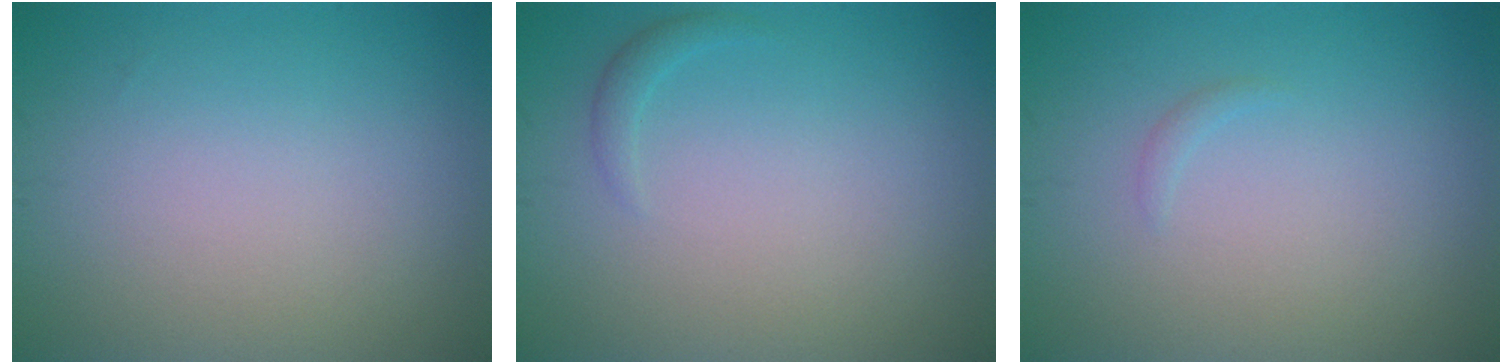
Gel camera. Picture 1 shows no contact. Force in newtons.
{"total": 0.9, "press": 0.9, "slide": 0.0}
{"total": 0.5, "press": 0.5, "slide": 0.1}